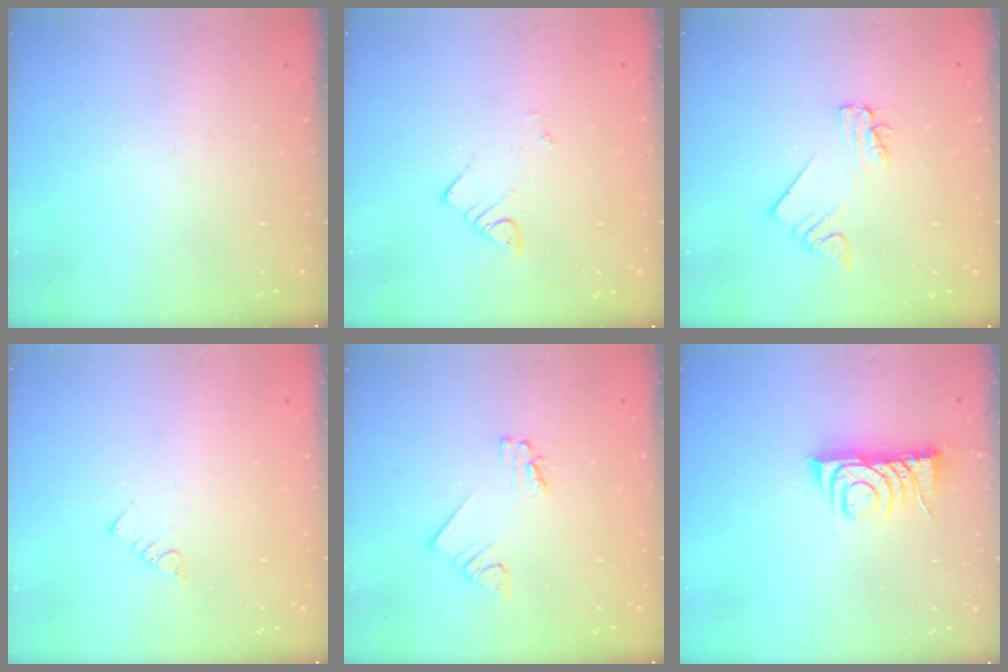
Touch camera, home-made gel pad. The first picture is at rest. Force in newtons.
{"total": 2.3, "press": 2.3, "slide": 0.2}
{"total": 1.9, "press": 1.9, "slide": 0.2}
{"total": 2.8, "press": 2.7, "slide": 0.3}
{"total": 2.5, "press": 2.5, "slide": 0.2}
{"total": 8.1, "press": 8.1, "slide": 0.1}